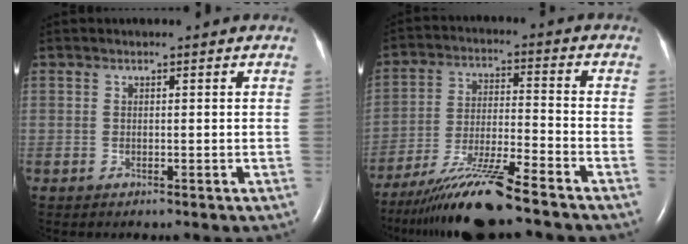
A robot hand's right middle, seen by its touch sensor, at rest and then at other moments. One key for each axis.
{"total": 12.3, "fx": -10.2, "fy": -0.7, "fz": 6.8, "tx": -0.126, "ty": -0.022, "tz": -0.184}